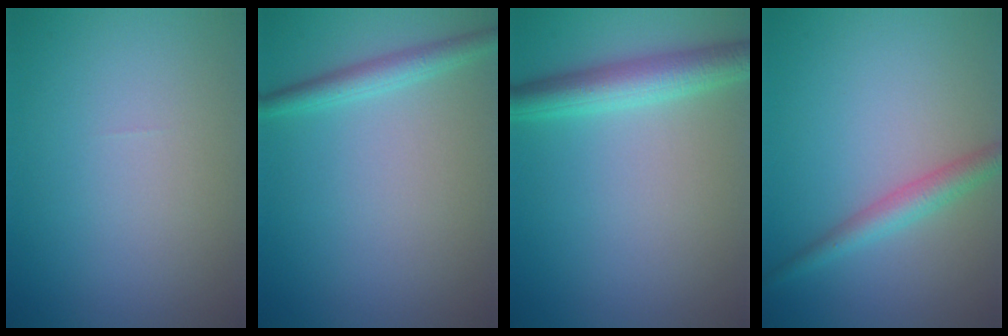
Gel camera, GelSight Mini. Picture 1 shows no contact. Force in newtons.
{"total": 2.2, "press": 2.2, "slide": 0.1}
{"total": 4.2, "press": 4.2, "slide": 0.1}
{"total": 2.6, "press": 2.6, "slide": 0.0}